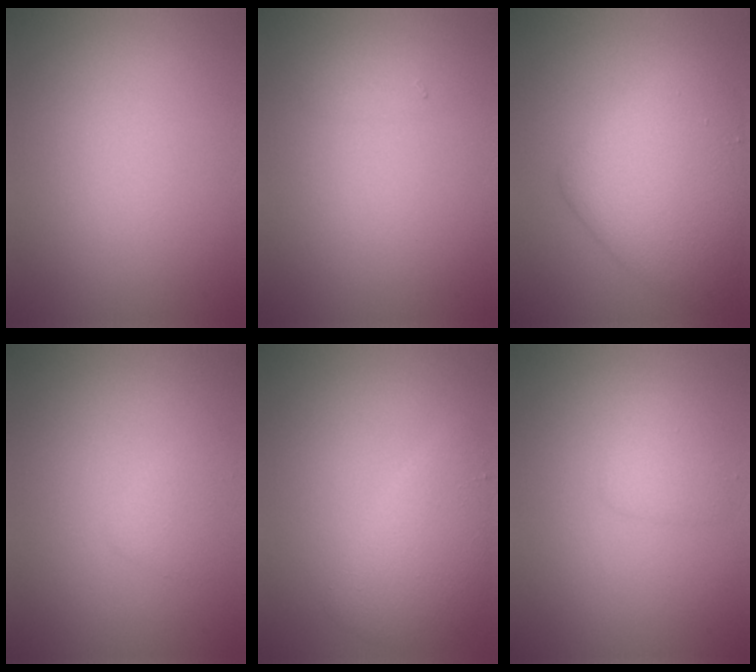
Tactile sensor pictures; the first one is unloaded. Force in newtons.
{"total": 0.6, "press": 0.6, "slide": 0.0}
{"total": 6.3, "press": 6.3, "slide": 0.1}
{"total": 1.0, "press": 1.0, "slide": 0.1}
{"total": 3.9, "press": 3.9, "slide": 0.1}
{"total": 1.5, "press": 1.5, "slide": 0.1}